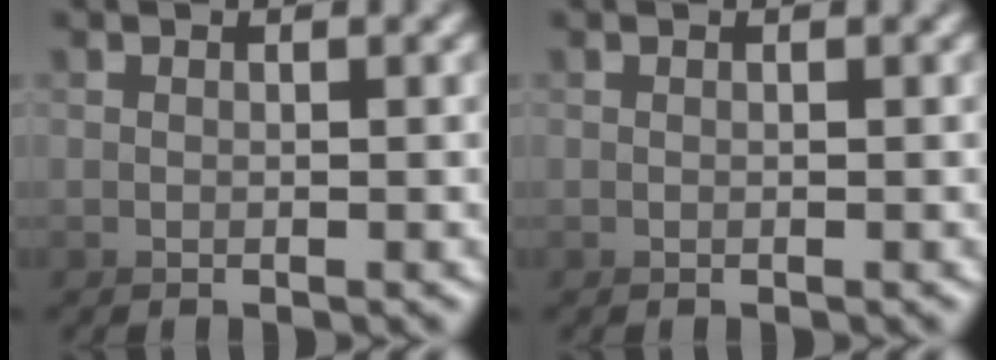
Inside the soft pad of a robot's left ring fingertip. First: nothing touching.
{"total": 0.0}